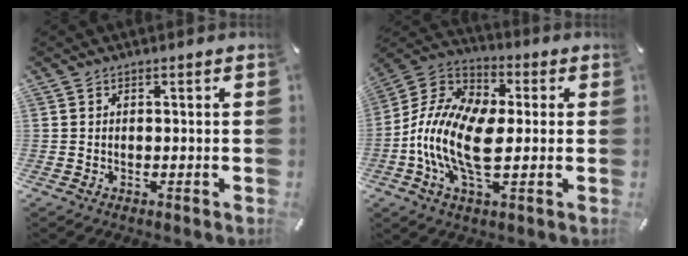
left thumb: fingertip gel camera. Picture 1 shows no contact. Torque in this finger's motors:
{"motor_torque": [2.37, 2.64, 0.84, 0.40, 0.74]}